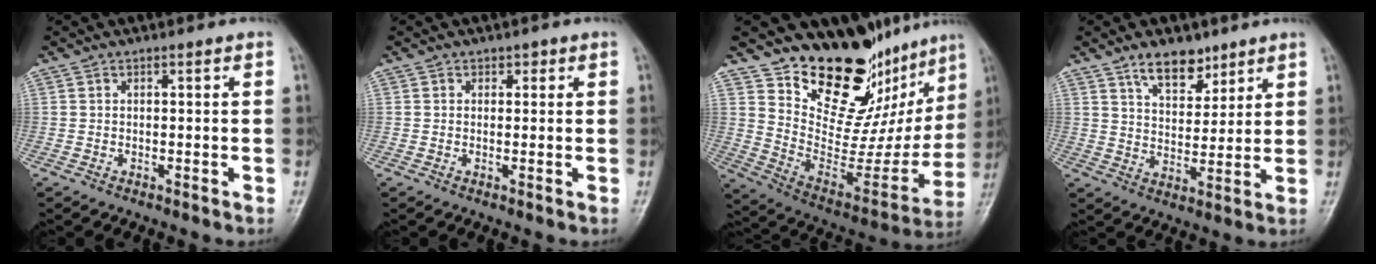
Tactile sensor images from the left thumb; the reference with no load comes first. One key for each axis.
{"total": 1.3, "fx": 0.6, "fy": 1.0, "fz": 0.5, "tx": 0.008, "ty": 0.000, "tz": 0.004}
{"total": 21.1, "fx": 16.4, "fy": 9.8, "fz": 9.1, "tx": -0.059, "ty": -0.117, "tz": 0.258}
{"total": 8.3, "fx": 5.8, "fy": 4.3, "fz": 4.2, "tx": -0.036, "ty": -0.039, "tz": 0.101}